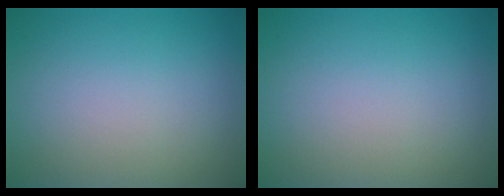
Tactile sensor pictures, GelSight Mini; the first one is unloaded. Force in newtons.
{"total": 0.0}